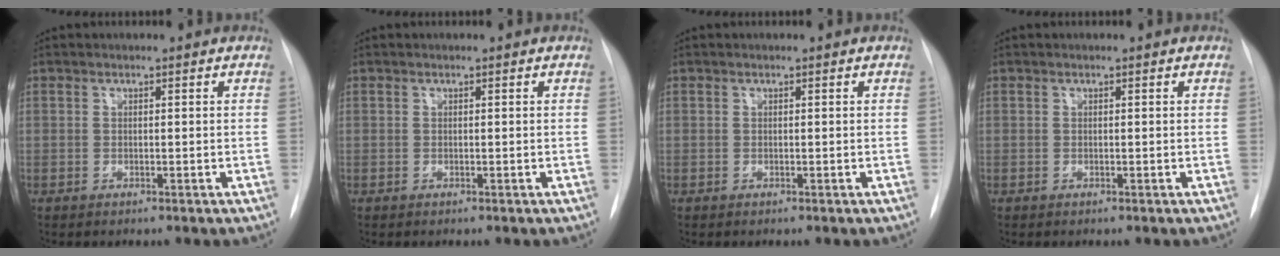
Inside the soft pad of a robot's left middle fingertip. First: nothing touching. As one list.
[{"total": 0.0}, {"total": 0.0}, {"total": 0.0}]